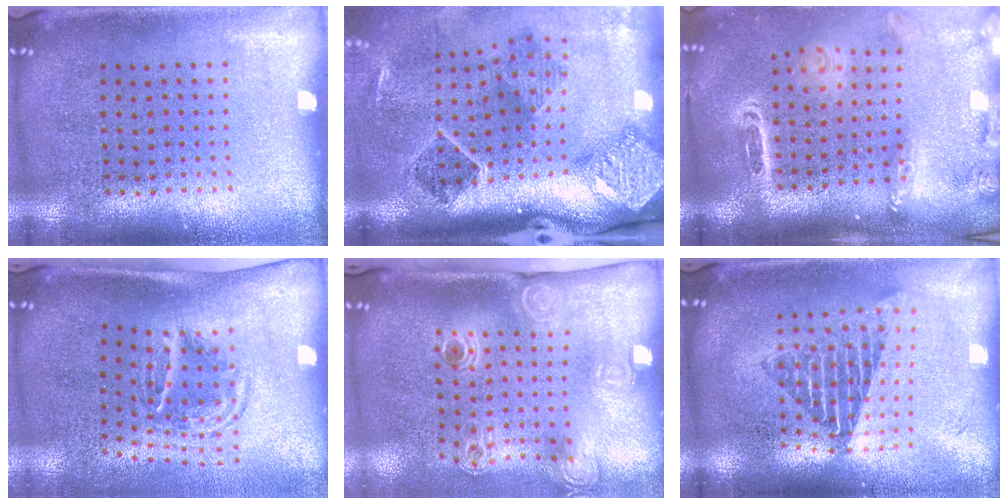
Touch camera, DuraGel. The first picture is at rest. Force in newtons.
{"total": 2.9, "press": 1.9, "slide": 2.2}
{"total": 2.6, "press": 1.9, "slide": 1.8}
{"total": 1.8, "press": 1.1, "slide": 1.4}
{"total": 2.3, "press": 1.6, "slide": 1.7}
{"total": 1.7, "press": 1.4, "slide": 1.0}